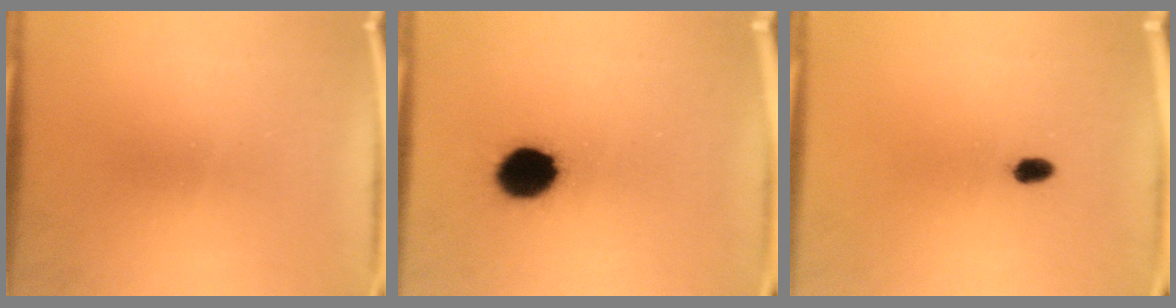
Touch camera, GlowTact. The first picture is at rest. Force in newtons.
{"total": 10.8}
{"total": 2.1}